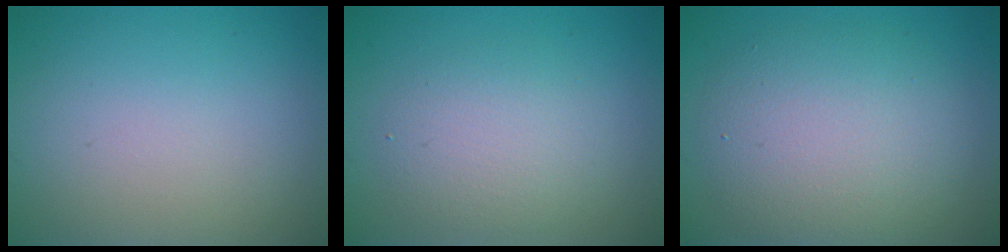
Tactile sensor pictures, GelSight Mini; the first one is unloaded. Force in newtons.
{"total": 3.2, "press": 3.2, "slide": 0.1}
{"total": 6.4, "press": 6.4, "slide": 0.2}